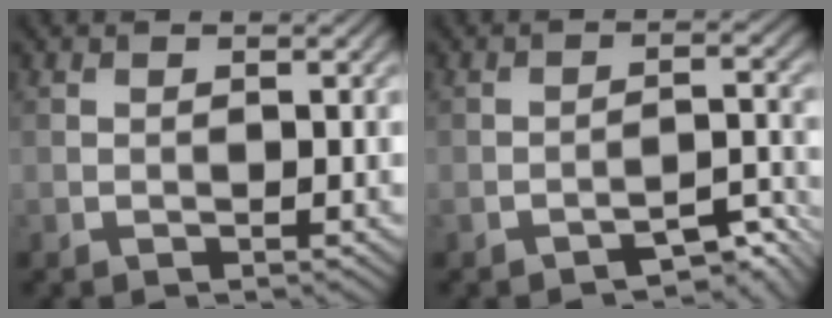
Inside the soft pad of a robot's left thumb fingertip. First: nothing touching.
{"total": 4.6, "force": [-3.8, 0.9, 2.5], "torque": [-0.034, 0.006, -0.056]}